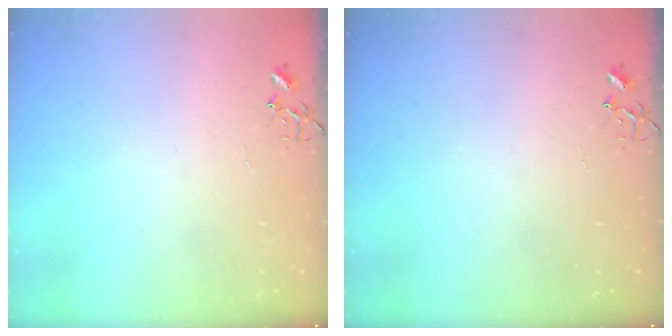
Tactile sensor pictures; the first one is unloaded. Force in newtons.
{"total": 0.0}